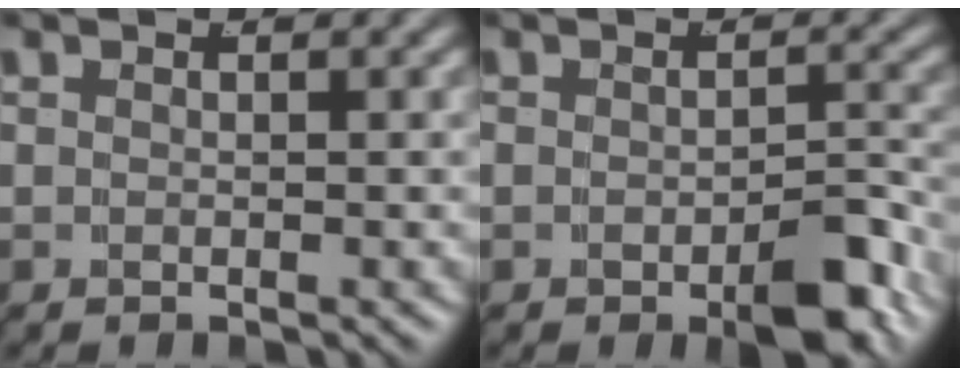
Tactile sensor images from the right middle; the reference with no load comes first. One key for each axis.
{"total": 3.8, "fx": -1.9, "fy": 1.5, "fz": 2.8, "tx": -0.038, "ty": -0.005, "tz": -0.030}